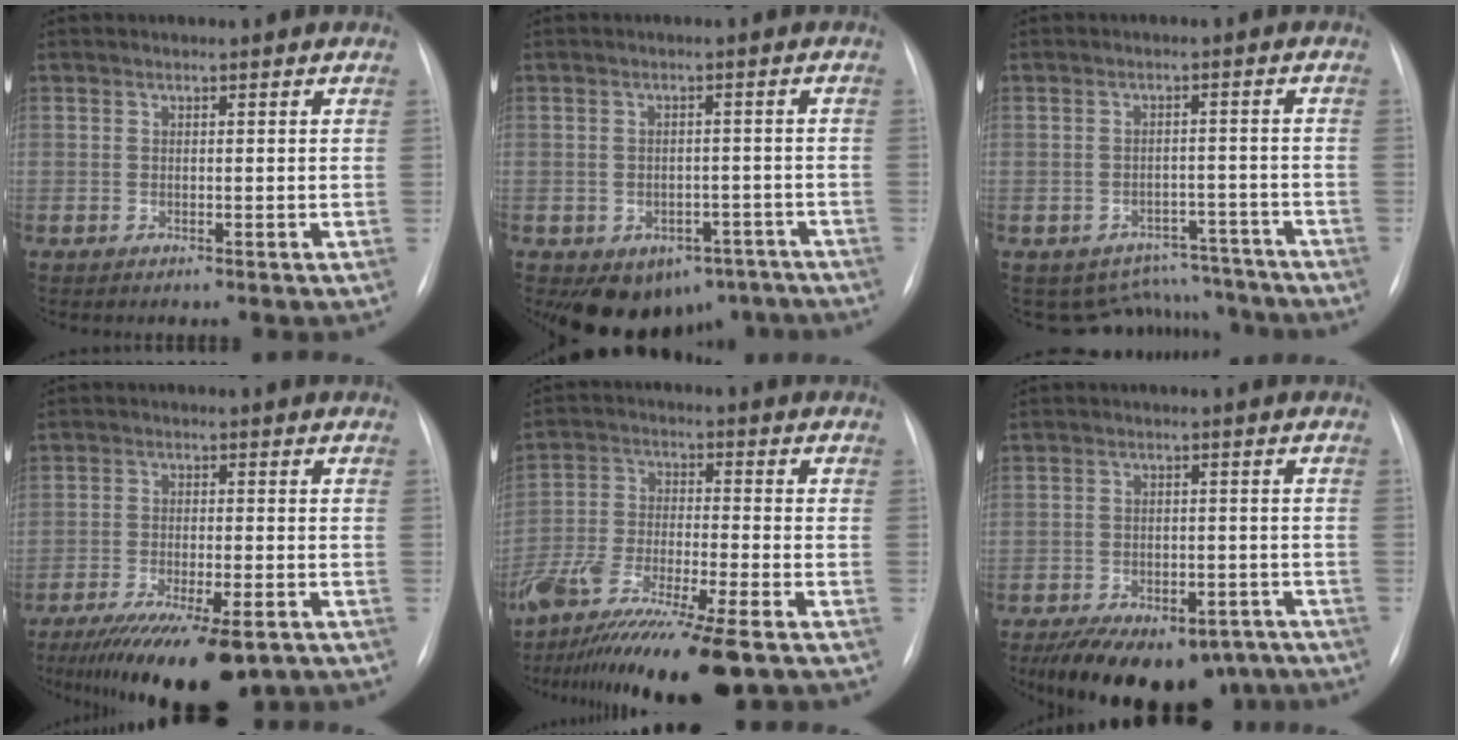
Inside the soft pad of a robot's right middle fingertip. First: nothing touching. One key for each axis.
{"total": 9.4, "fx": -6.0, "fy": 6.4, "fz": 3.5, "tx": -0.036, "ty": 0.022, "tz": -0.072}
{"total": 8.8, "fx": -8.0, "fy": 3.8, "fz": -0.4, "tx": 0.018, "ty": 0.032, "tz": -0.099}
{"total": 14.8, "fx": -10.5, "fy": 3.3, "fz": 9.9, "tx": -0.146, "ty": -0.028, "tz": -0.159}
{"total": 16.9, "fx": -12.4, "fy": 1.1, "fz": 11.4, "tx": -0.216, "ty": -0.047, "tz": -0.216}
{"total": 17.5, "fx": -12.7, "fy": 8.9, "fz": 8.1, "tx": -0.142, "ty": 0.001, "tz": -0.162}